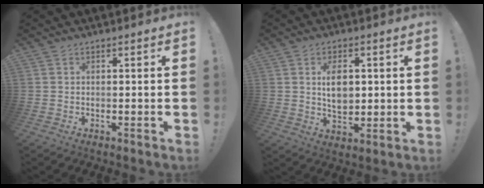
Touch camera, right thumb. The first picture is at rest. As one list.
[{"total": 8.1, "force": [1.3, 5.5, 5.8], "torque": [-0.082, -0.002, 0.020]}]